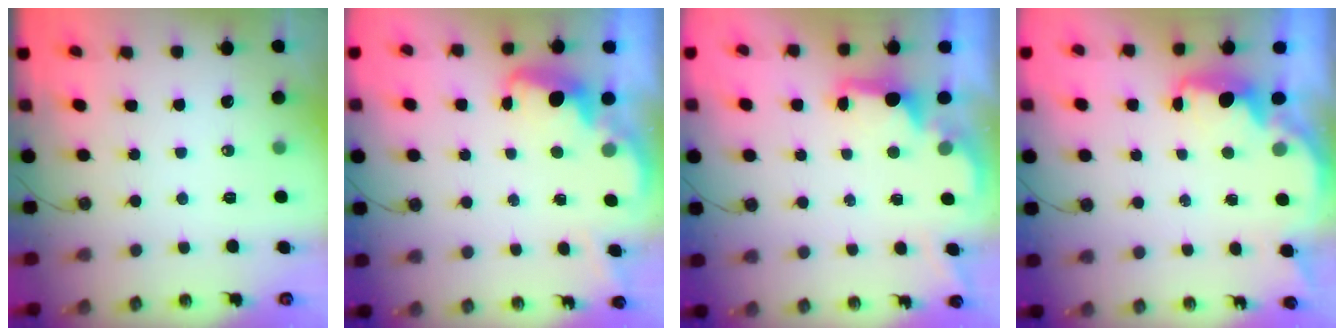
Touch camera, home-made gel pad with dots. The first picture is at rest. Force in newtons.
{"total": 2.8, "press": 2.7, "slide": 0.8}
{"total": 2.1, "press": 1.9, "slide": 0.8}
{"total": 2.4, "press": 2.3, "slide": 0.8}